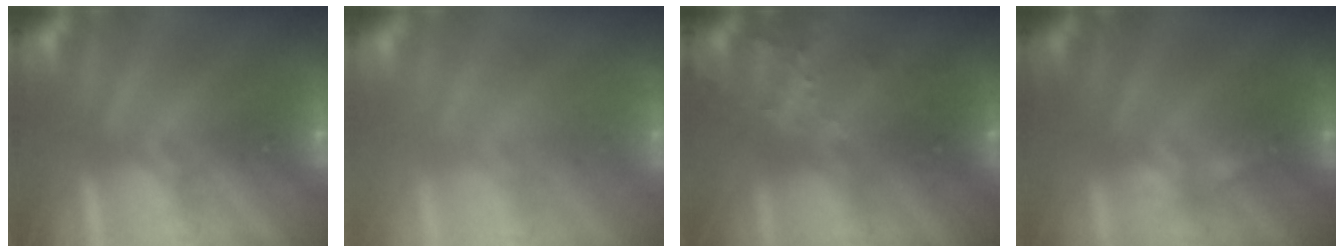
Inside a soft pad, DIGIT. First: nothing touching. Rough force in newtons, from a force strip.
{"total": 2.2}
{"total": 5.7}
{"total": 2.4}